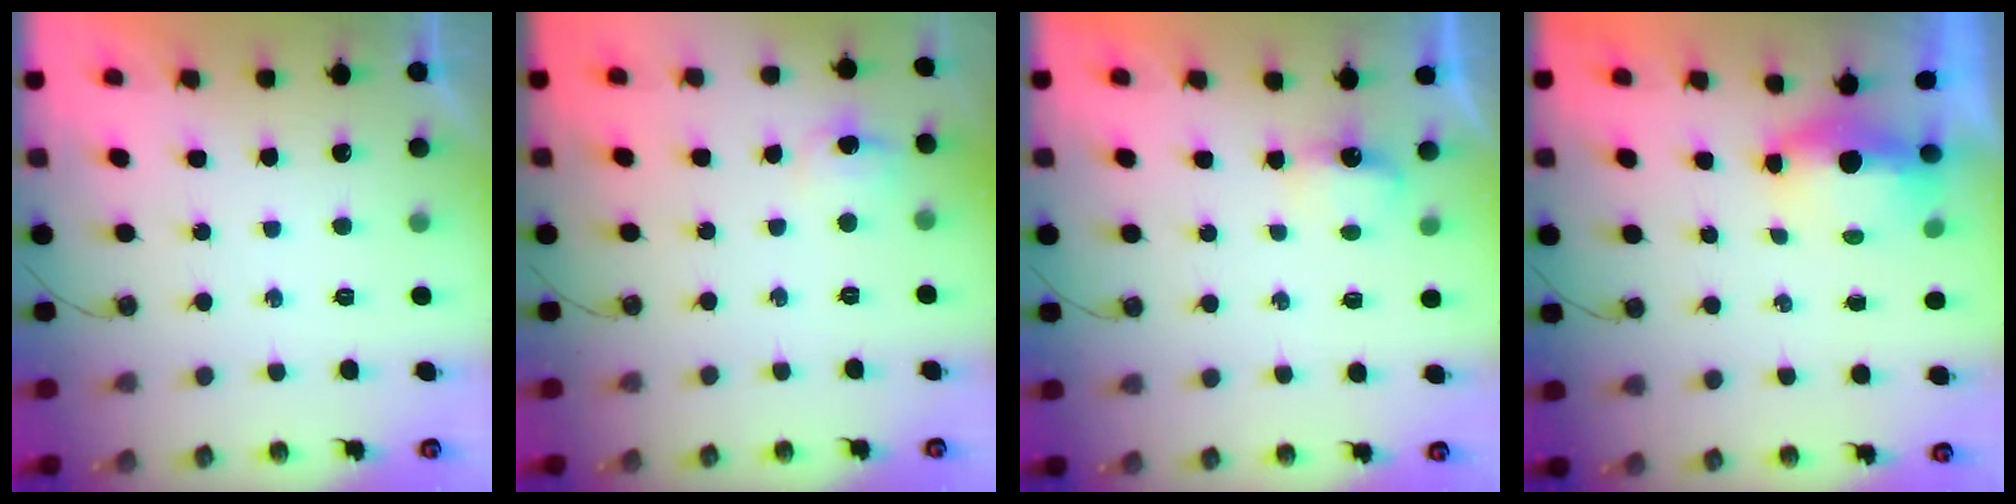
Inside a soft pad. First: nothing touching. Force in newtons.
{"total": 6.6, "press": 6.6, "slide": 0.7}
{"total": 3.4, "press": 3.3, "slide": 0.7}
{"total": 12.8, "press": 6.2, "slide": 11.2}